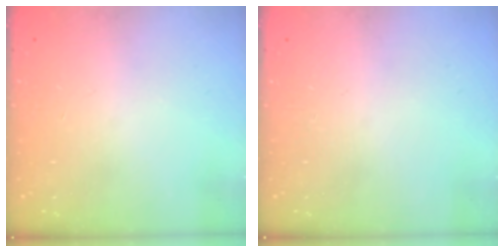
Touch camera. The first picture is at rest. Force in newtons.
{"total": 0.0}